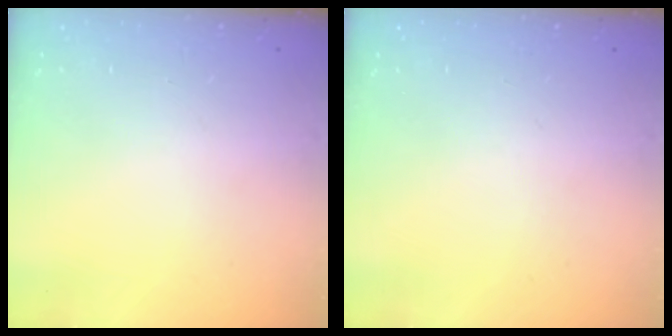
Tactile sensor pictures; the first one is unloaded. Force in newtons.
{"total": 0.0}